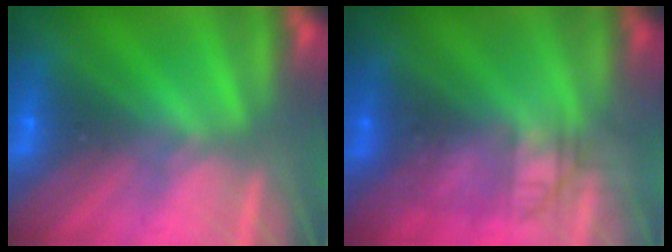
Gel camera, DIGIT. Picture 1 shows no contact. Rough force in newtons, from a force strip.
{"total": 2.2}